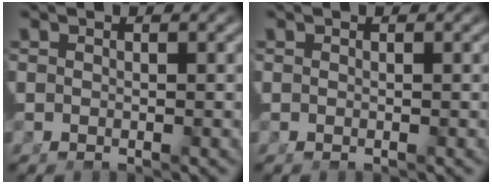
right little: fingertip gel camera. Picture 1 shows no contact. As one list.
[{"total": 0.0}]